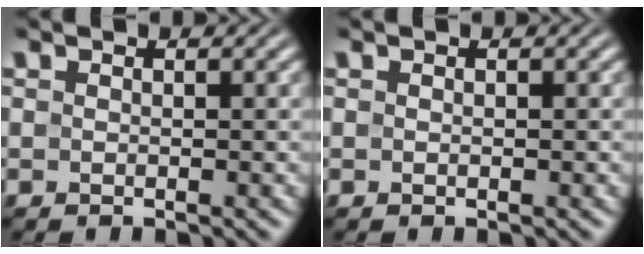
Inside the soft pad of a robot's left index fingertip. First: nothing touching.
{"total": 0.0}